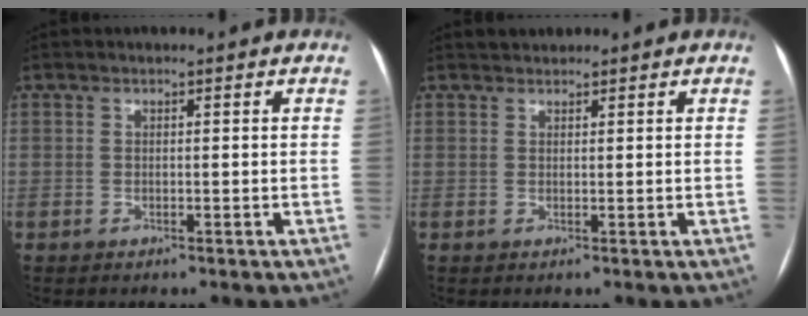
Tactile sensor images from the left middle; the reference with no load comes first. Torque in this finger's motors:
{"motor_torque": [0.09, -0.15, -0.12, -0.01]}